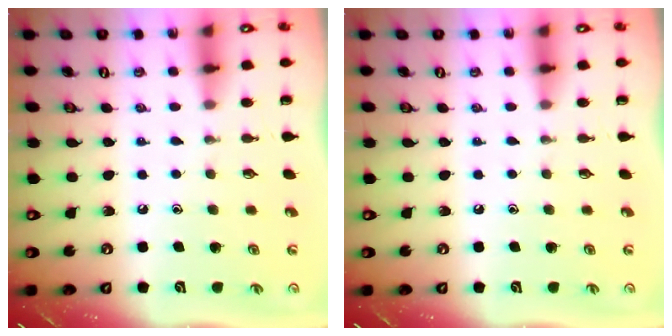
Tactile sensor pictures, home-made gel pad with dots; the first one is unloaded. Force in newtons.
{"total": 0.0}